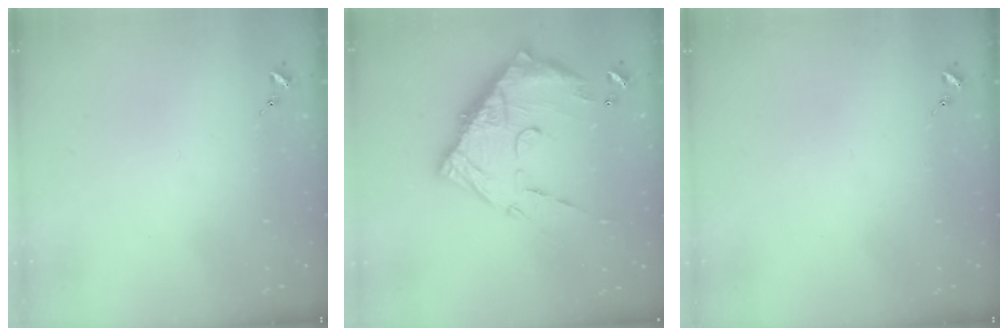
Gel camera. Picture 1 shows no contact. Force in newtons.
{"total": 17.5, "press": 17.4, "slide": 2.0}
{"total": 0.0}